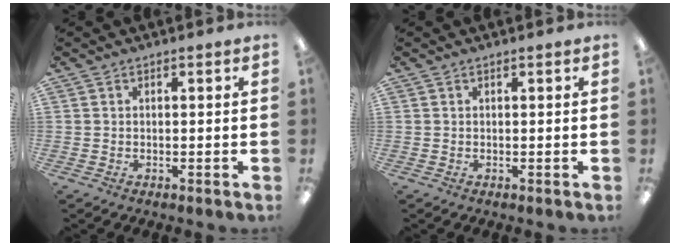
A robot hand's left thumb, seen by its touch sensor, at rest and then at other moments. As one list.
[{"total": 0.0}]